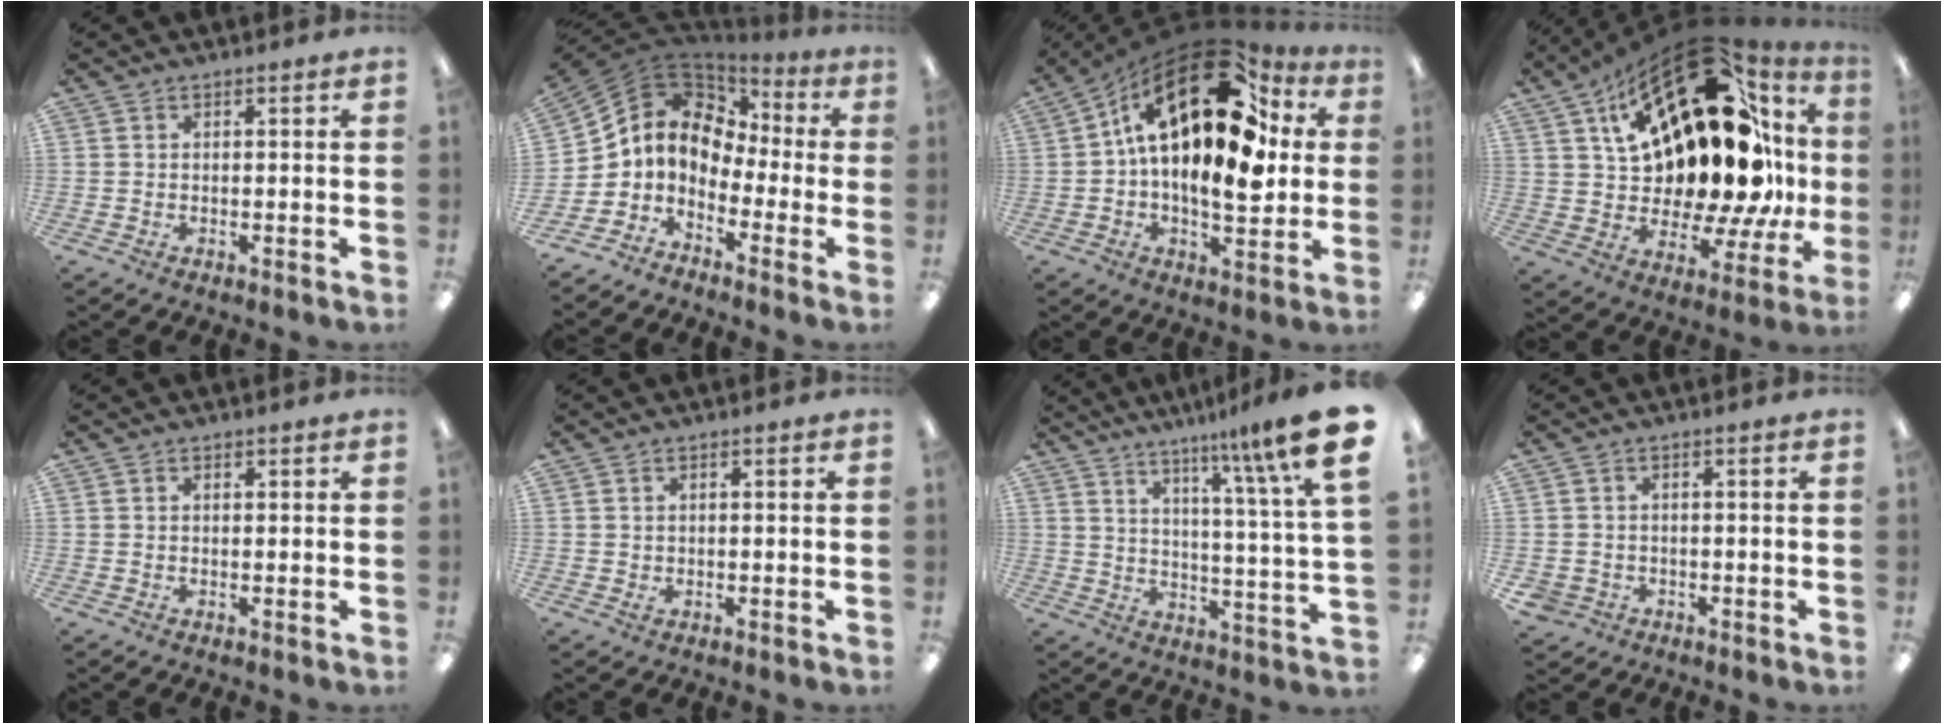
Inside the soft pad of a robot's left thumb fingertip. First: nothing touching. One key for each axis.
{"total": 8.1, "fx": 0.4, "fy": 6.9, "fz": 4.1, "tx": -0.098, "ty": -0.009, "tz": 0.010}
{"total": 24.5, "fx": 8.0, "fy": 12.1, "fz": 19.7, "tx": -0.336, "ty": -0.049, "tz": 0.131}
{"total": 27.1, "fx": 11.1, "fy": 12.6, "fz": 21.2, "tx": -0.307, "ty": -0.099, "tz": 0.201}
{"total": 0.6, "fx": 0.1, "fy": 0.4, "fz": 0.5, "tx": -0.001, "ty": -0.002, "tz": 0.001}
{"total": 0.8, "fx": 0.0, "fy": 0.6, "fz": 0.4, "tx": 0.001, "ty": 0.000, "tz": -0.003}
{"total": 13.1, "fx": 9.0, "fy": -0.3, "fz": 9.6, "tx": -0.152, "ty": -0.071, "tz": 0.132}
{"total": 2.0, "fx": -0.9, "fy": 1.7, "fz": 0.2, "tx": -0.005, "ty": 0.001, "tz": -0.019}